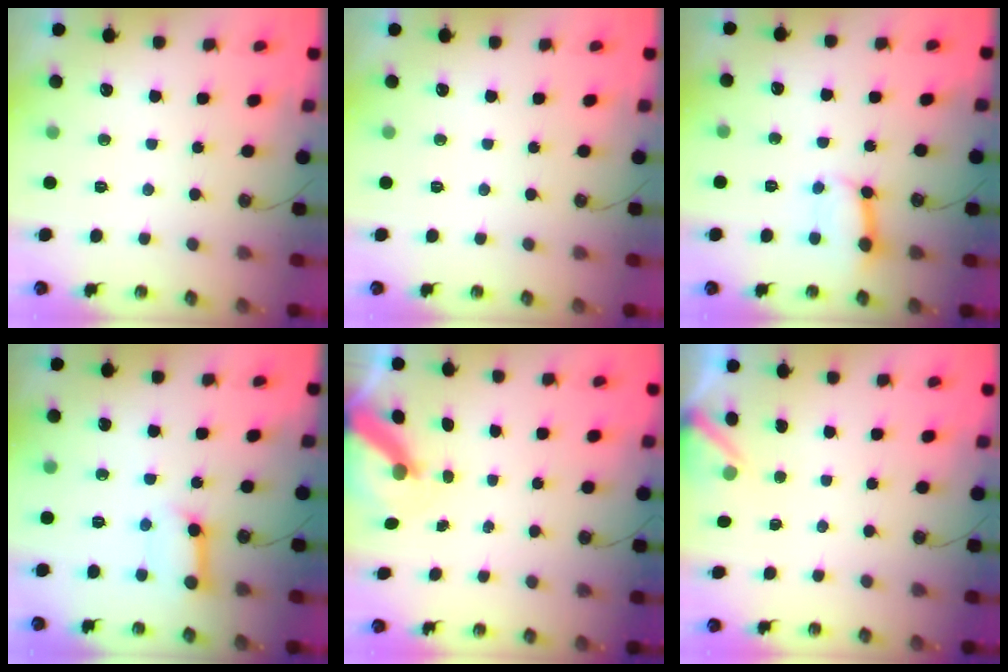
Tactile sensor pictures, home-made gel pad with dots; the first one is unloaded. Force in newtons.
{"total": 0.0}
{"total": 8.9, "press": 8.9, "slide": 1.0}
{"total": 10.0, "press": 9.9, "slide": 1.4}
{"total": 8.0, "press": 7.9, "slide": 1.0}
{"total": 2.4, "press": 2.4, "slide": 0.3}